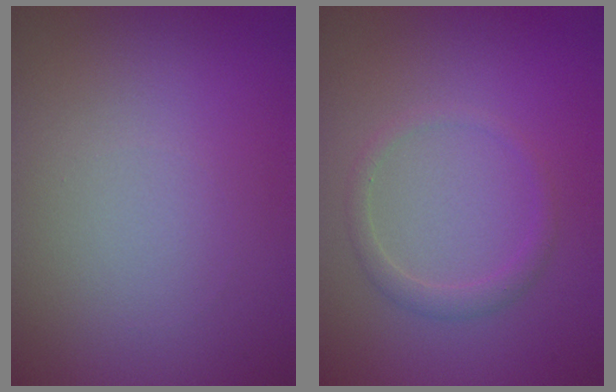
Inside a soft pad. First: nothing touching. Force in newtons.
{"total": 1.6, "press": 1.6, "slide": 0.1}